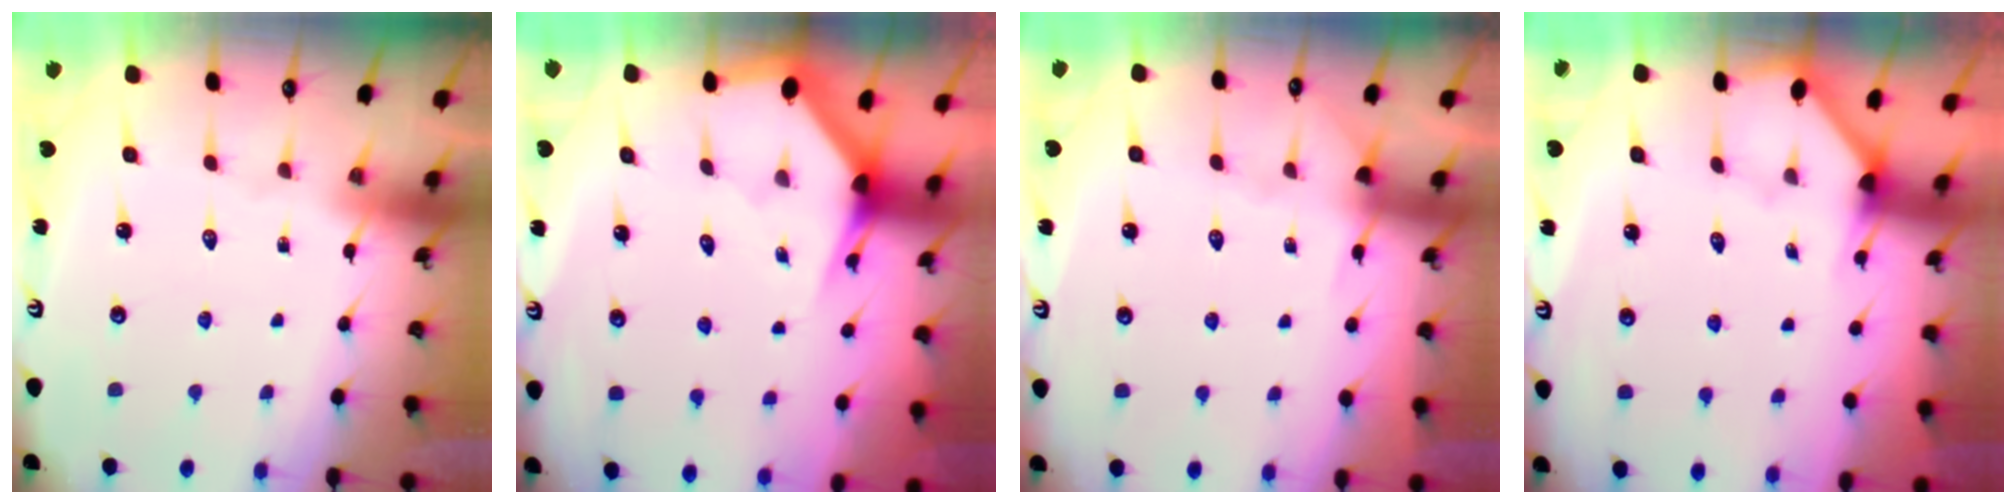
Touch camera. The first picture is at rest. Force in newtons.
{"total": 3.0, "press": 3.0, "slide": 0.1}
{"total": 2.2, "press": 2.2, "slide": 0.2}
{"total": 2.6, "press": 2.6, "slide": 0.3}